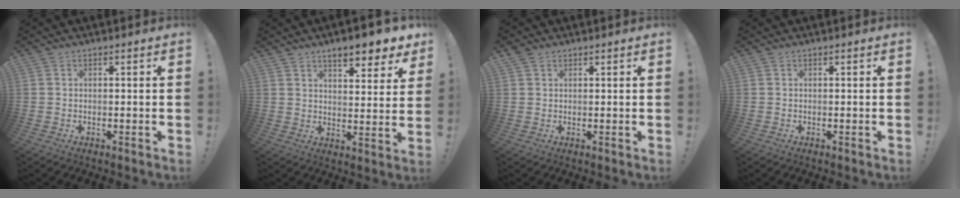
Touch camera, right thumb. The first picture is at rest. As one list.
[{"total": 8.9, "force": [6.7, 2.0, 5.4], "torque": [-0.075, -0.047, 0.116]}, {"total": 1.7, "force": [1.4, 0.8, 0.4], "torque": [-0.001, -0.003, 0.026]}, {"total": 0.0}]